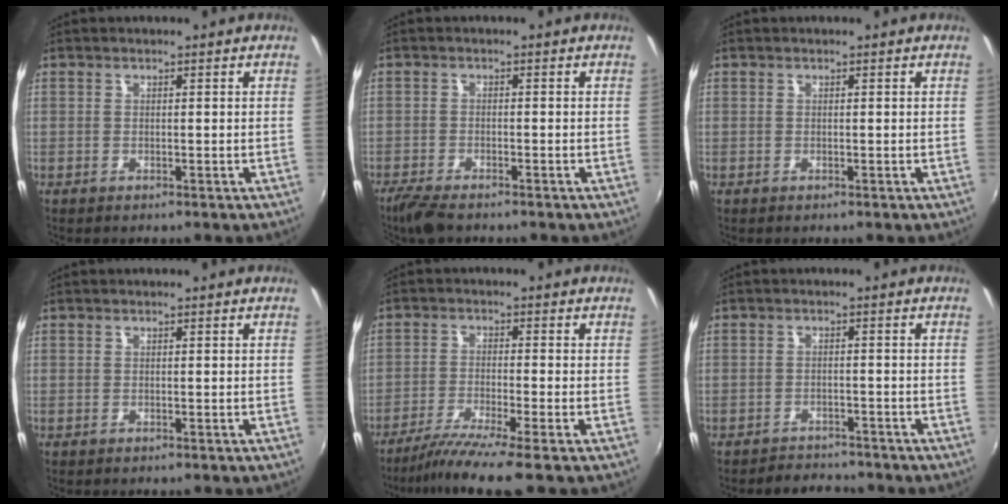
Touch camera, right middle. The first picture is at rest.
{"total": 5.3, "force": [-4.4, 1.1, 2.7], "torque": [-0.073, -0.020, -0.083]}
{"total": 0.0}
{"total": 0.0}
{"total": 7.1, "force": [-5.6, -1.2, 4.1], "torque": [-0.095, -0.019, -0.101]}
{"total": 4.8, "force": [-4.5, 1.5, 0.4], "torque": [-0.025, 0.000, -0.069]}